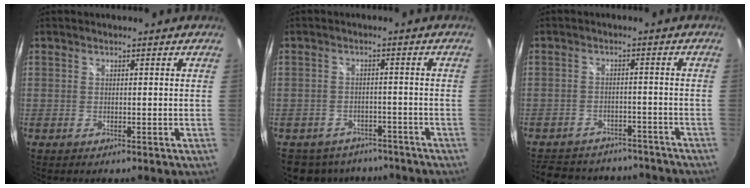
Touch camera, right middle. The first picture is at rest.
{"total": 11.3, "force": [-9.1, 6.1, 2.9], "torque": [-0.076, 0.012, -0.115]}
{"total": 19.2, "force": [-16.1, 7.9, 6.8], "torque": [-0.151, 0.025, -0.205]}